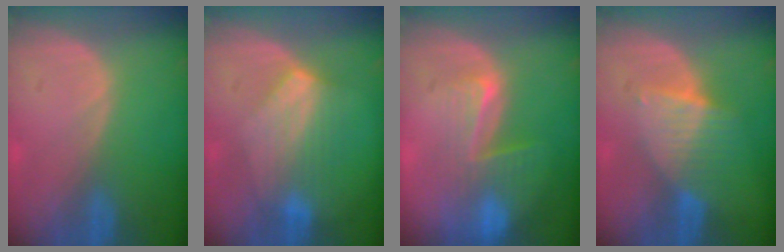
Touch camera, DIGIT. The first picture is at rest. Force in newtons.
{"total": 7.0, "press": 6.6, "slide": 2.3}
{"total": 8.2, "press": 7.1, "slide": 4.0}
{"total": 6.5, "press": 5.9, "slide": 2.8}